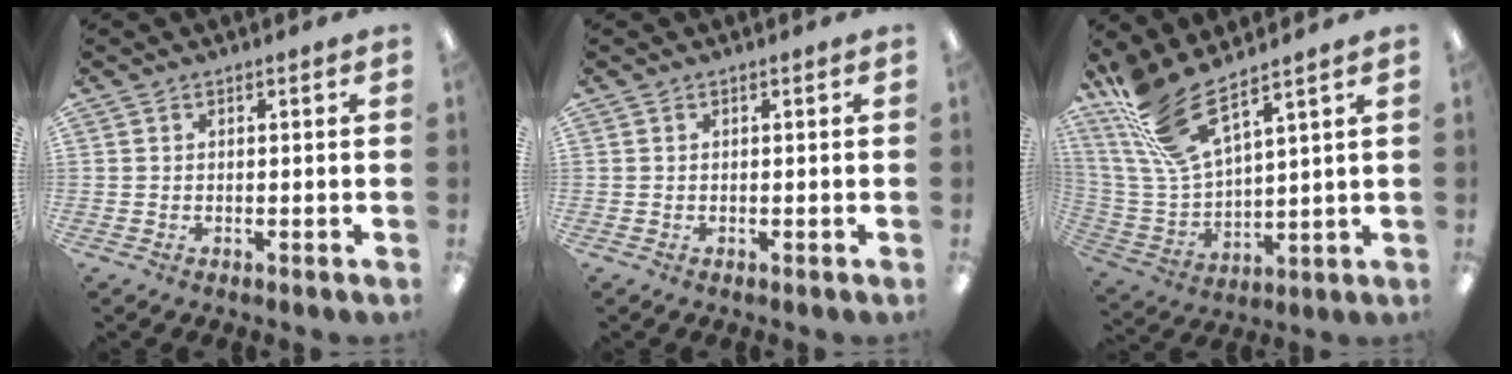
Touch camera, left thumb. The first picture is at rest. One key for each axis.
{"total": 0.0}
{"total": 15.4, "fx": 11.3, "fy": 4.2, "fz": 9.6, "tx": -0.236, "ty": -0.060, "tz": 0.201}